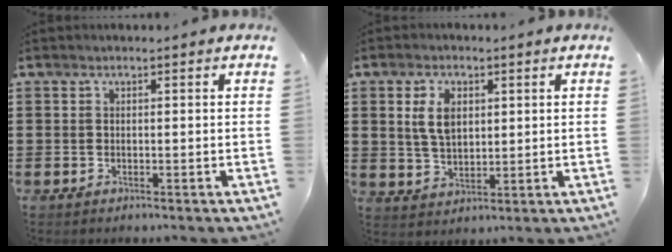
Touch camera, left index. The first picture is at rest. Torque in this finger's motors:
{"motor_torque": [0.46, 0.52, 0.63, 0.10]}